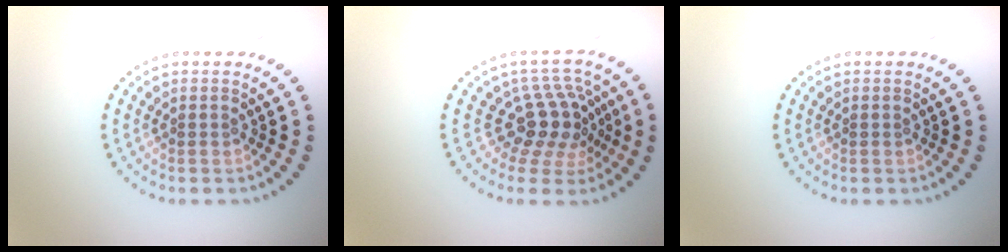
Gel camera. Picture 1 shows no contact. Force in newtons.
{"total": 4.3, "press": 3.1, "slide": 3.0}
{"total": 0.0}